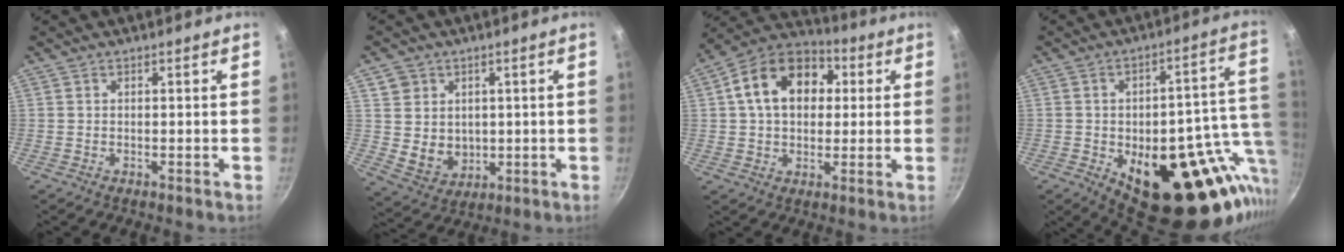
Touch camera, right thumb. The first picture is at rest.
{"total": 8.0, "force": [1.4, 7.2, 3.0], "torque": [-0.030, -0.009, 0.040]}
{"total": 16.4, "force": [3.4, 11.8, 10.8], "torque": [-0.152, 0.028, 0.039]}
{"total": 26.8, "force": [-5.9, 13.0, 22.8], "torque": [-0.252, -0.003, -0.063]}